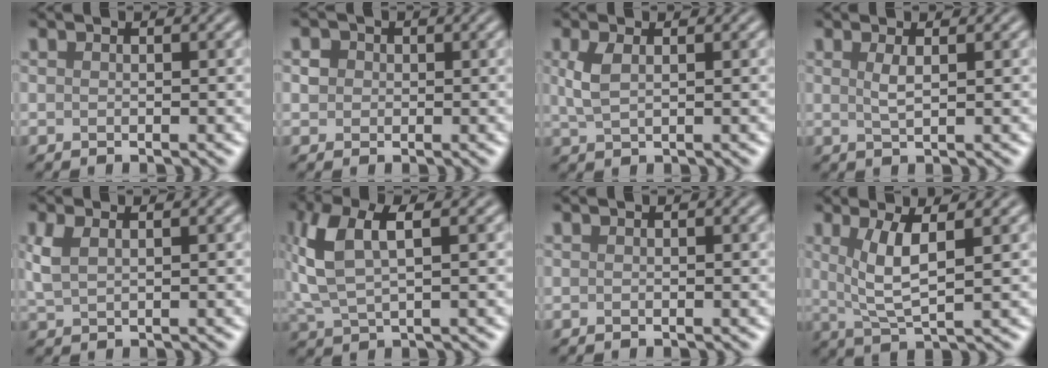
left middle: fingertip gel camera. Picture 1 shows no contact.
{"total": 1.2, "force": [0.1, 1.2, 0.3], "torque": [0.001, 0.000, 0.002]}
{"total": 2.4, "force": [0.8, 1.2, 1.9], "torque": [-0.049, 0.001, 0.018]}
{"total": 1.5, "force": [0.5, 0.4, 1.3], "torque": [-0.026, -0.001, 0.010]}
{"total": 2.3, "force": [1.0, 1.2, 1.8], "torque": [-0.047, 0.003, 0.022]}
{"total": 6.1, "force": [1.6, 2.7, 5.2], "torque": [-0.125, 0.009, 0.030]}
{"total": 0.0}
{"total": 4.2, "force": [1.3, 1.0, 3.9], "torque": [-0.083, -0.006, 0.030]}